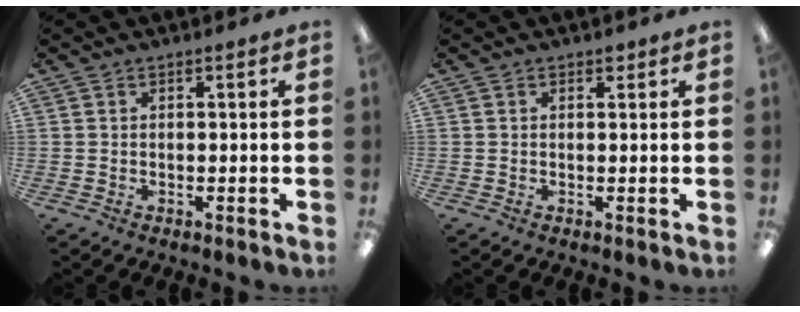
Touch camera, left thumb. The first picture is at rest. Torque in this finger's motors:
{"motor_torque": [0.12, -0.01, 0.28, -0.05, 0.00]}